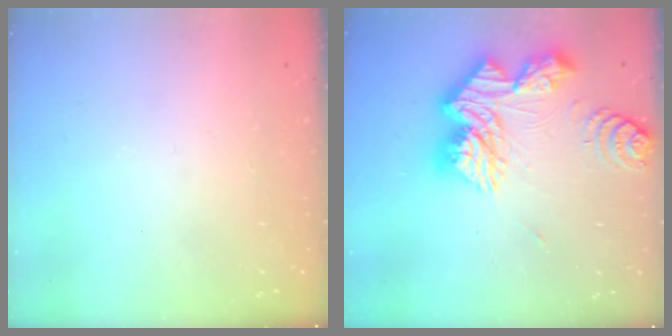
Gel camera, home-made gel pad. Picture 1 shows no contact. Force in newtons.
{"total": 19.9, "press": 19.8, "slide": 1.7}